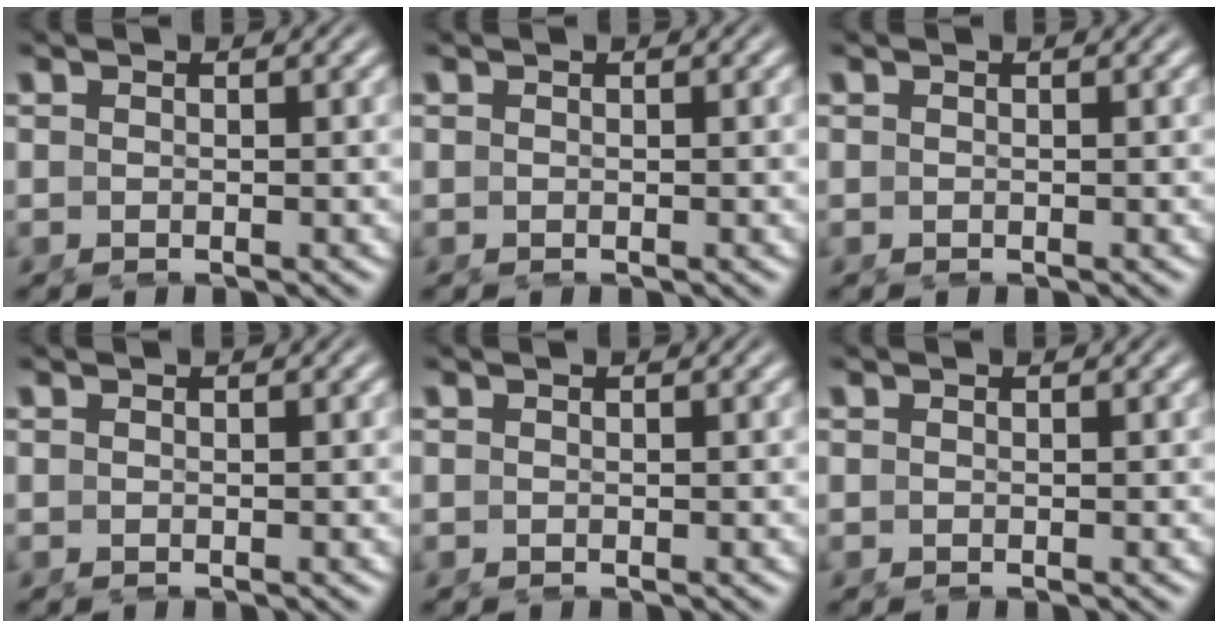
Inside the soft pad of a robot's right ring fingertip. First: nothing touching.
{"total": 0.0}
{"total": 0.0}
{"total": 0.0}
{"total": 0.0}
{"total": 0.0}